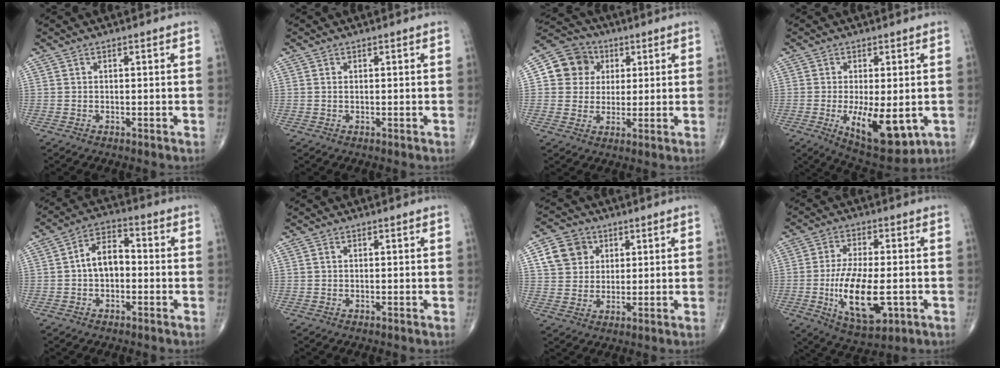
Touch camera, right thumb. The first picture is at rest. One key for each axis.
{"total": 0.0}
{"total": 9.8, "fx": 2.4, "fy": 9.0, "fz": 2.9, "tx": -0.020, "ty": 0.004, "tz": 0.031}
{"total": 12.2, "fx": -2.8, "fy": 5.1, "fz": 10.8, "tx": -0.155, "ty": -0.023, "tz": -0.029}
{"total": 7.4, "fx": -0.6, "fy": 4.7, "fz": 5.7, "tx": -0.084, "ty": 0.030, "tz": -0.022}
{"total": 0.0}
{"total": 8.1, "fx": 2.9, "fy": 6.9, "fz": 3.0, "tx": -0.028, "ty": -0.003, "tz": 0.051}
{"total": 14.4, "fx": -3.3, "fy": 6.3, "fz": 12.6, "tx": -0.221, "ty": -0.004, "tz": -0.045}